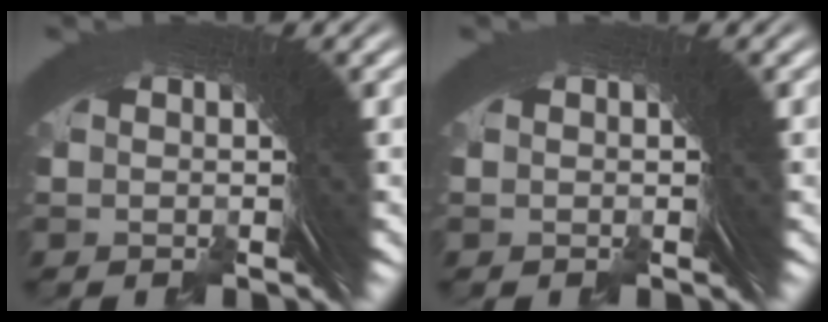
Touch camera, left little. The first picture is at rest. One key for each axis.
{"total": 0.0}